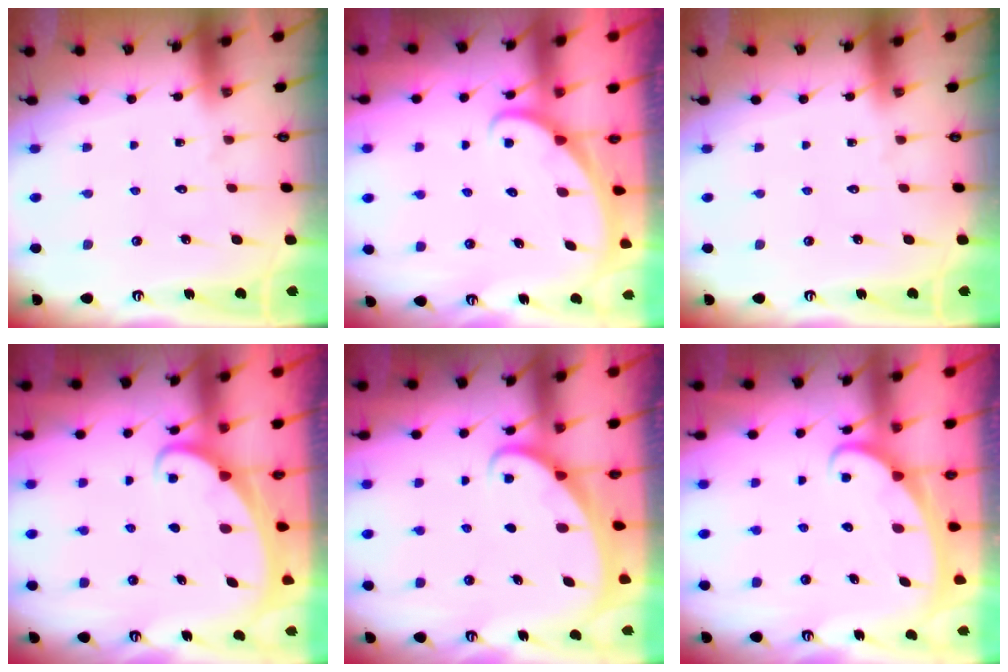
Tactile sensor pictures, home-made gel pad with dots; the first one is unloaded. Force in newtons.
{"total": 1.8, "press": 1.8, "slide": 0.1}
{"total": 0.0}
{"total": 2.0, "press": 2.0, "slide": 0.2}
{"total": 1.7, "press": 1.7, "slide": 0.2}
{"total": 2.5, "press": 2.5, "slide": 0.3}